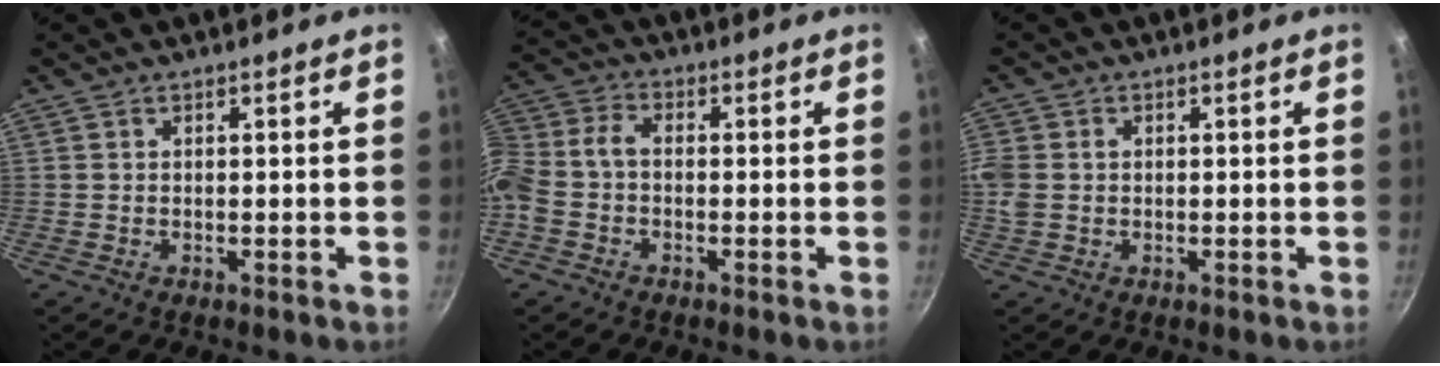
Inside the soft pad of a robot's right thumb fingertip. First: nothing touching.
{"total": 7.7, "force": [-2.5, 5.3, 4.9], "torque": [-0.110, 0.037, -0.067]}
{"total": 4.7, "force": [0.1, 3.8, 2.8], "torque": [-0.061, 0.003, -0.003]}